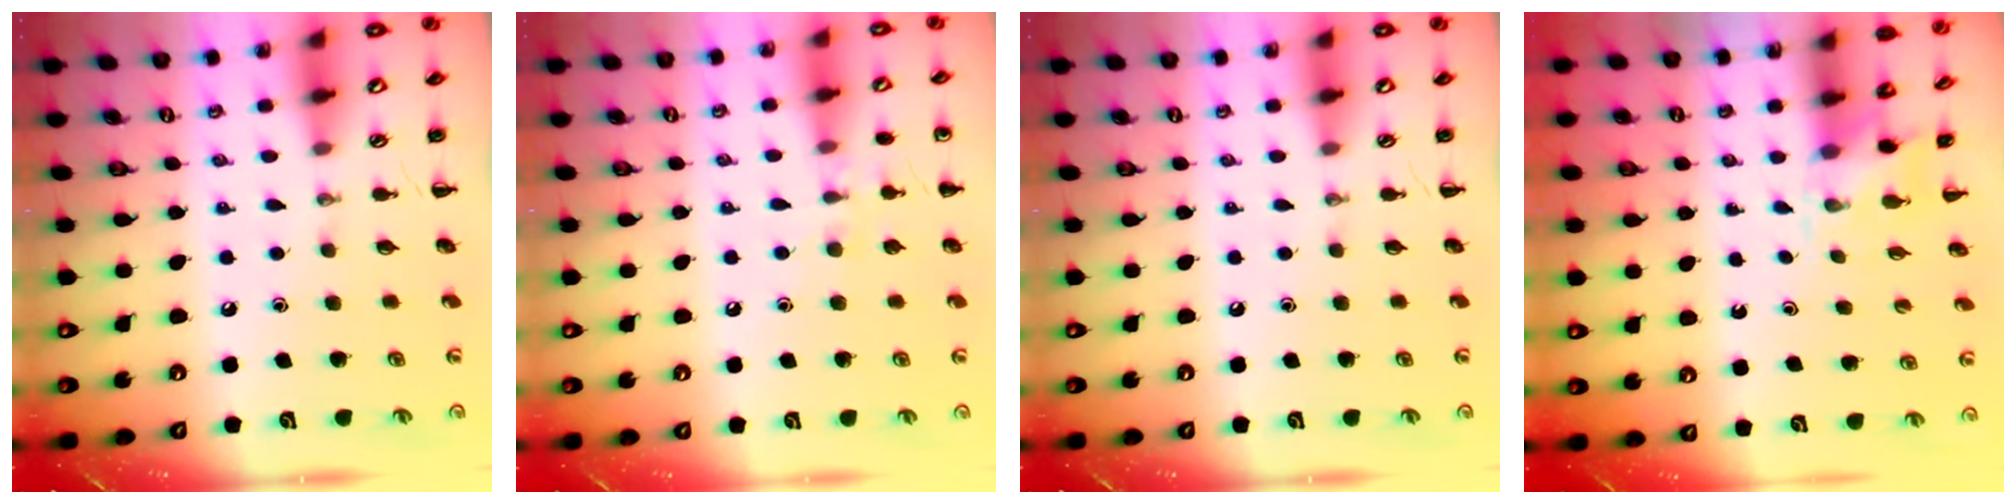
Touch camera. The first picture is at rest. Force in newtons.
{"total": 6.5, "press": 6.3, "slide": 1.8}
{"total": 0.0}
{"total": 2.9, "press": 2.7, "slide": 1.2}